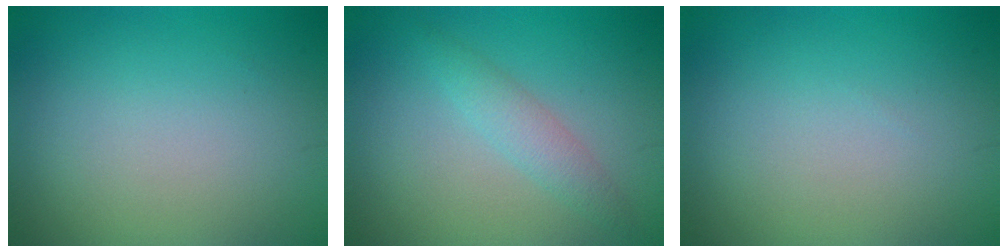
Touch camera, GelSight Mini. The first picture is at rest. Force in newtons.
{"total": 2.2, "press": 2.2, "slide": 0.1}
{"total": 0.0}